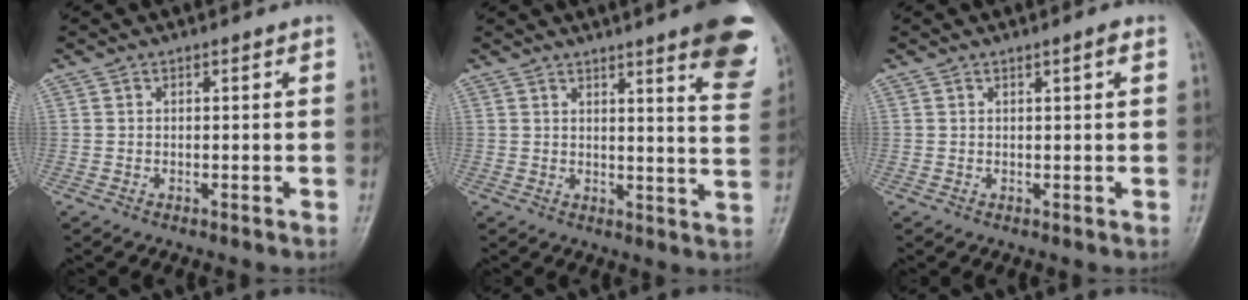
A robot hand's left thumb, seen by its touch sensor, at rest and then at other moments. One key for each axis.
{"total": 13.4, "fx": 8.2, "fy": 2.0, "fz": 10.5, "tx": -0.105, "ty": -0.040, "tz": 0.088}
{"total": 1.3, "fx": 0.6, "fy": 0.1, "fz": 1.1, "tx": -0.018, "ty": -0.001, "tz": 0.009}